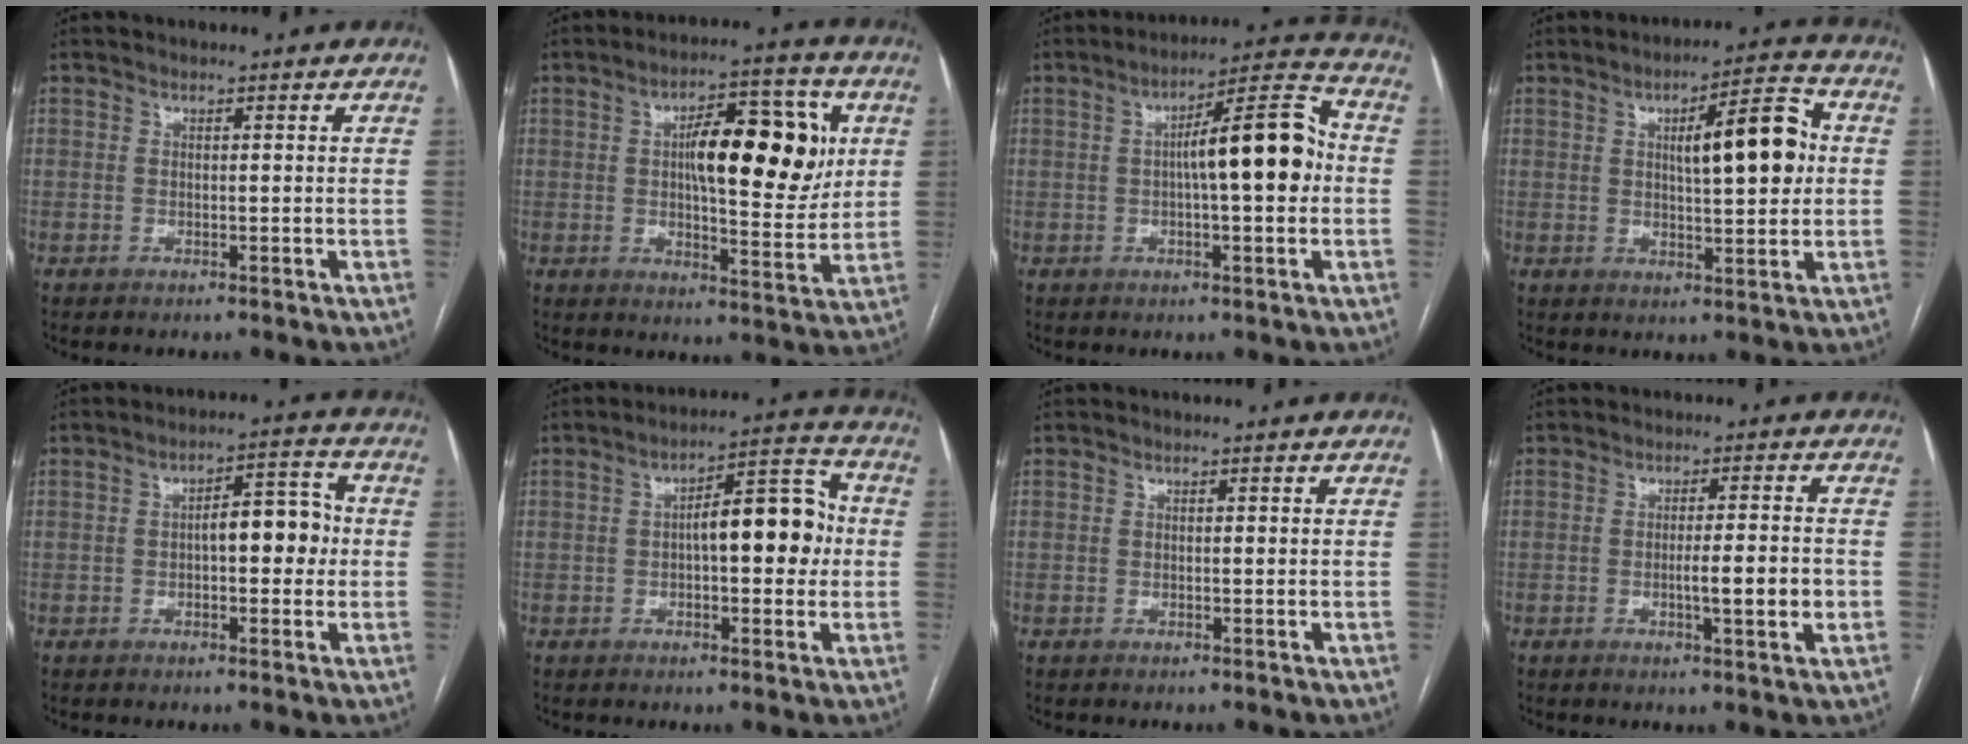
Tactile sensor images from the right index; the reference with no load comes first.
{"total": 14.7, "force": [3.2, 4.6, 13.5], "torque": [-0.196, 0.024, 0.047]}
{"total": 11.9, "force": [0.2, 2.2, 11.7], "torque": [-0.177, 0.032, 0.001]}
{"total": 10.6, "force": [1.8, 2.5, 10.2], "torque": [-0.146, 0.022, 0.028]}
{"total": 6.9, "force": [-0.1, 2.6, 6.3], "torque": [-0.086, 0.026, -0.004]}
{"total": 10.4, "force": [0.2, 3.3, 9.8], "torque": [-0.143, 0.034, 0.003]}
{"total": 0.0}
{"total": 5.6, "force": [-1.2, 0.2, 5.5], "torque": [-0.085, -0.006, -0.016]}